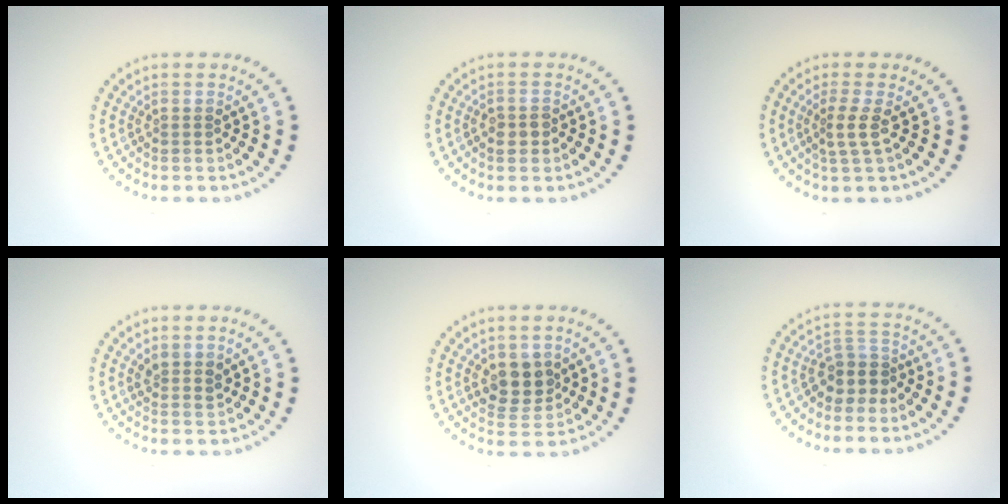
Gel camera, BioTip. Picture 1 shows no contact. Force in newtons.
{"total": 1.6, "press": 1.4, "slide": 0.7}
{"total": 2.0, "press": 1.4, "slide": 1.4}
{"total": 1.4, "press": 1.3, "slide": 0.7}
{"total": 3.4, "press": 3.3, "slide": 0.9}
{"total": 2.7, "press": 2.2, "slide": 1.5}